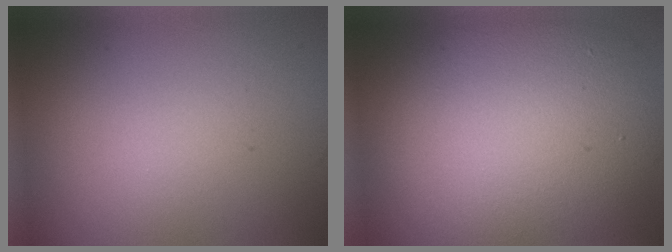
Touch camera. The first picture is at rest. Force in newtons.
{"total": 11.5, "press": 11.4, "slide": 0.7}